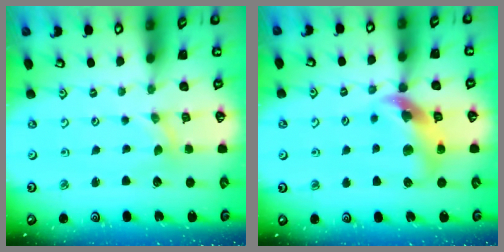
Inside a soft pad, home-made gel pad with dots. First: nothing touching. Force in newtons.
{"total": 12.9, "press": 12.8, "slide": 1.9}